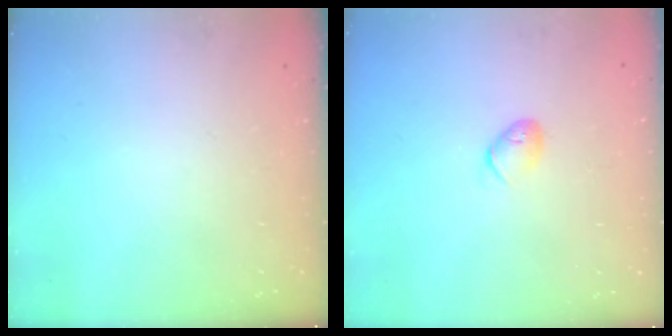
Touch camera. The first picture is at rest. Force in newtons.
{"total": 6.3, "press": 6.2, "slide": 1.2}